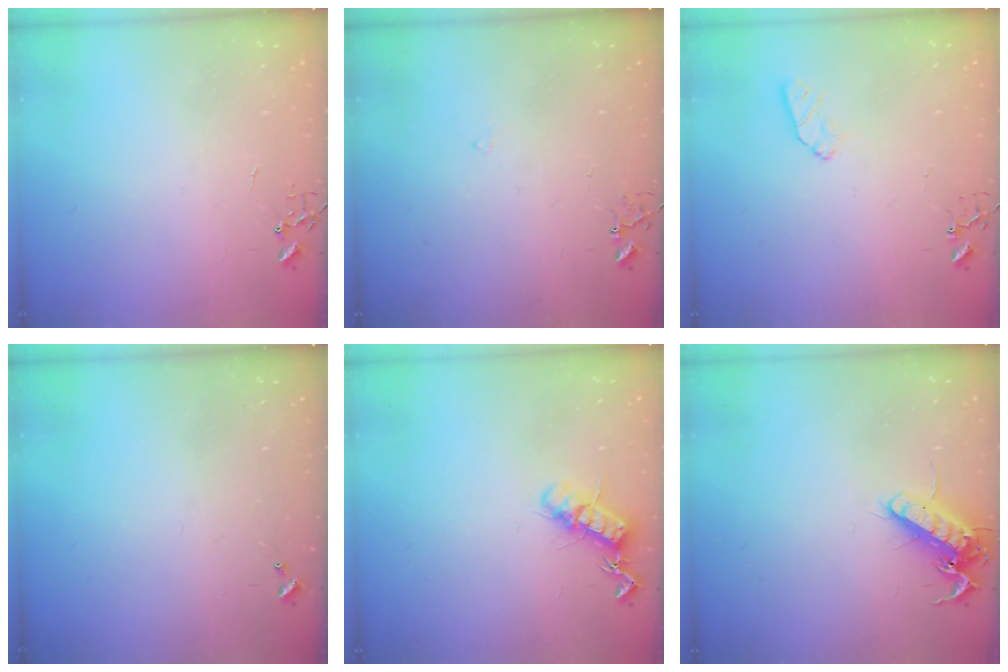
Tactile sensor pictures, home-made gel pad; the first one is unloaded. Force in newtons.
{"total": 6.8, "press": 6.8, "slide": 0.5}
{"total": 6.1, "press": 6.1, "slide": 0.8}
{"total": 0.0}
{"total": 12.5, "press": 12.5, "slide": 0.4}
{"total": 13.5, "press": 13.3, "slide": 1.9}